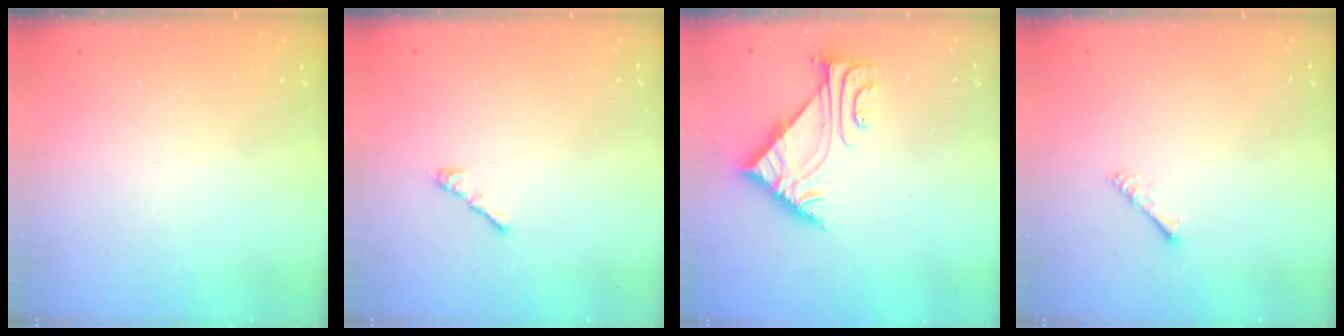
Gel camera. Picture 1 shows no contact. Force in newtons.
{"total": 3.0, "press": 2.9, "slide": 0.8}
{"total": 5.0, "press": 4.9, "slide": 0.9}
{"total": 2.2, "press": 2.1, "slide": 0.5}